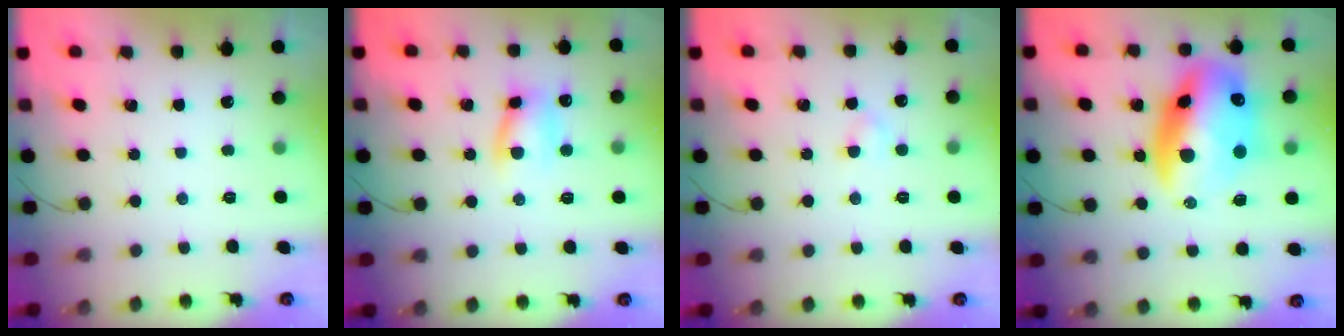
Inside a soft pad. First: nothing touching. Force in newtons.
{"total": 8.1, "press": 8.1, "slide": 0.6}
{"total": 2.3, "press": 2.1, "slide": 1.0}
{"total": 19.4, "press": 18.8, "slide": 4.6}